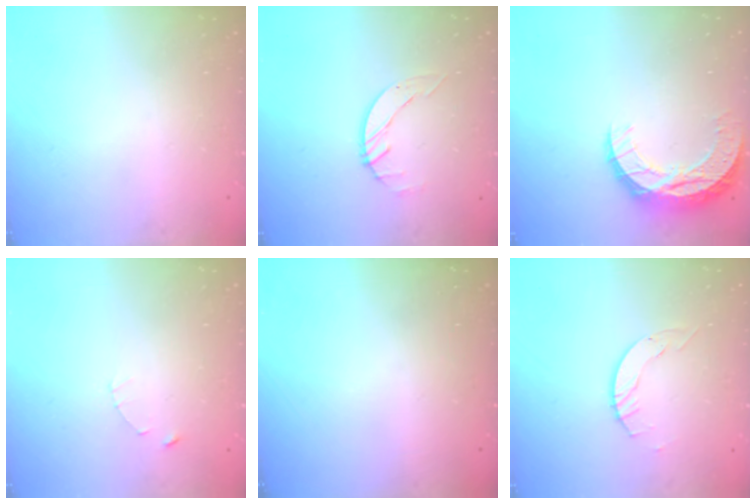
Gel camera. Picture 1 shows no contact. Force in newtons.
{"total": 2.6, "press": 2.6, "slide": 0.3}
{"total": 10.9, "press": 10.9, "slide": 0.7}
{"total": 1.2, "press": 1.1, "slide": 0.2}
{"total": 0.0}
{"total": 2.1, "press": 2.1, "slide": 0.3}